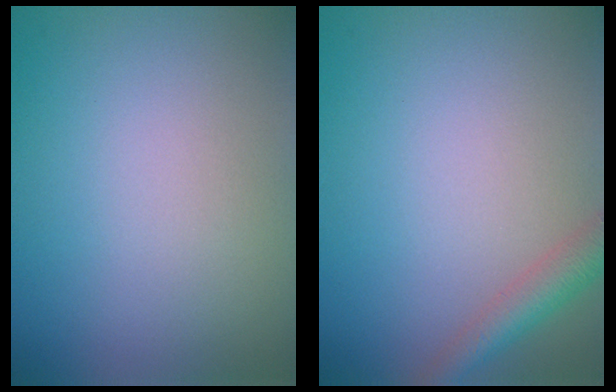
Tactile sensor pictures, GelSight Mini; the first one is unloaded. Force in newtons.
{"total": 2.9, "press": 2.9, "slide": 0.2}